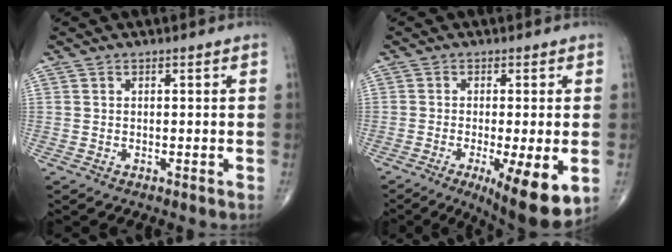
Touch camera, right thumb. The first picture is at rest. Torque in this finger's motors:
{"motor_torque": [0.53, 1.13, -0.13, -0.25, 0.09]}